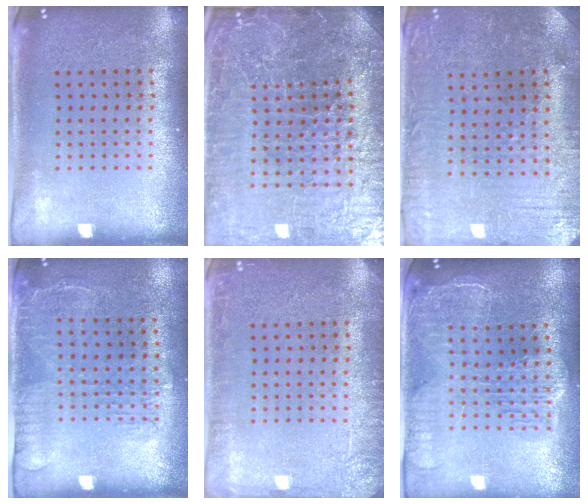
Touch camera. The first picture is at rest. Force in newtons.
{"total": 6.2, "press": 5.7, "slide": 2.6}
{"total": 0.9, "press": 0.7, "slide": 0.5}
{"total": 1.6, "press": 1.2, "slide": 1.0}
{"total": 2.4, "press": 2.3, "slide": 0.3}
{"total": 2.3, "press": 2.0, "slide": 1.1}